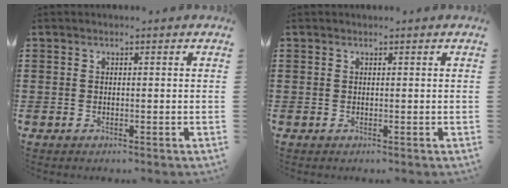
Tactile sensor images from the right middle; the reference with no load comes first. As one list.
[{"total": 0.0}]